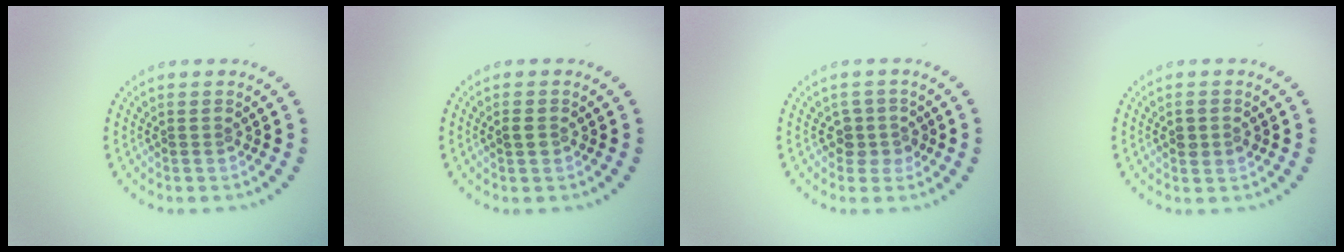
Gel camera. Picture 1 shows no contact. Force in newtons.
{"total": 1.0, "press": 1.0, "slide": 0.2}
{"total": 2.0, "press": 1.6, "slide": 1.1}
{"total": 1.4, "press": 1.4, "slide": 0.1}